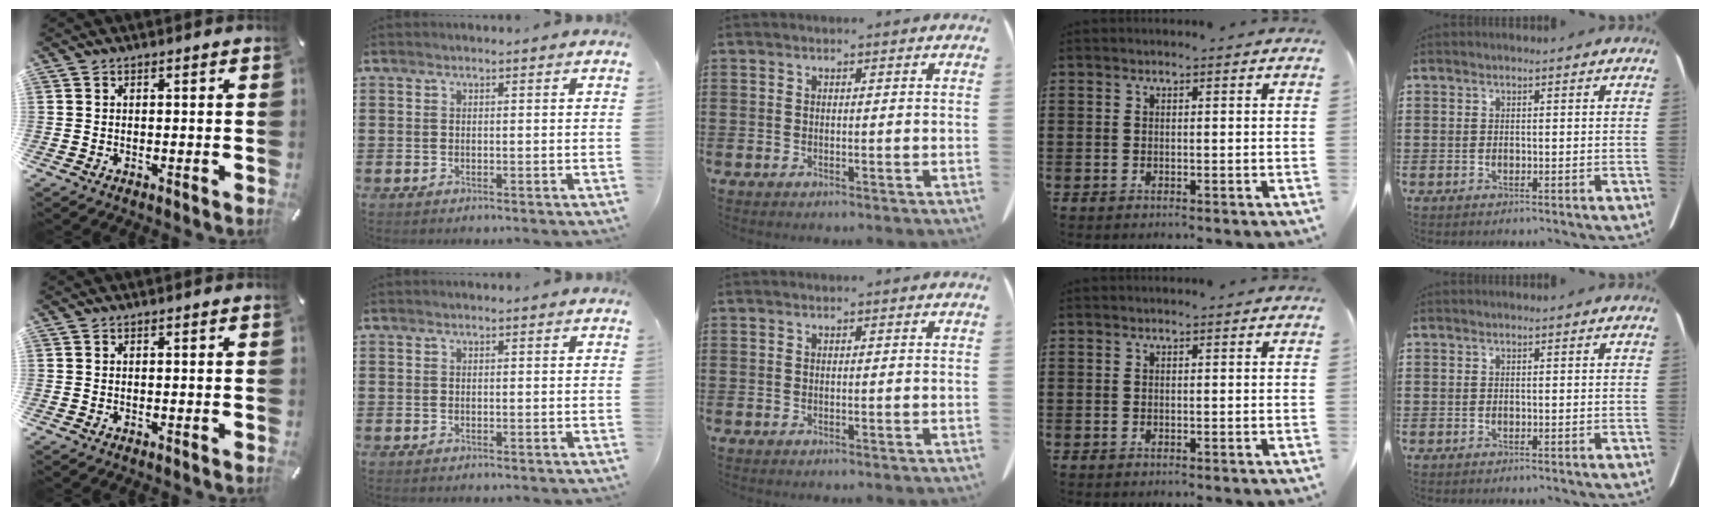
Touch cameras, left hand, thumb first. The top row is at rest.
{}